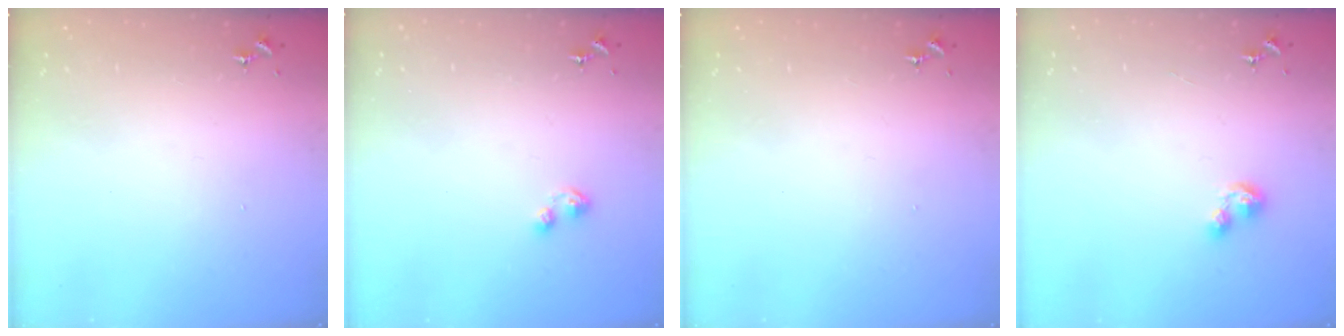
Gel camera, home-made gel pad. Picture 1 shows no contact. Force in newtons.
{"total": 4.4, "press": 4.4, "slide": 0.4}
{"total": 0.0}
{"total": 6.1, "press": 6.1, "slide": 0.8}